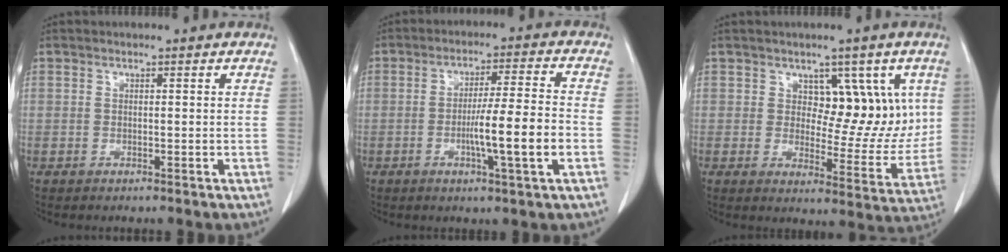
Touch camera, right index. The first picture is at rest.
{"total": 9.6, "force": [-2.5, -0.4, 9.2], "torque": [-0.152, -0.002, -0.044]}
{"total": 7.8, "force": [3.2, 4.2, 5.7], "torque": [-0.059, 0.000, 0.052]}